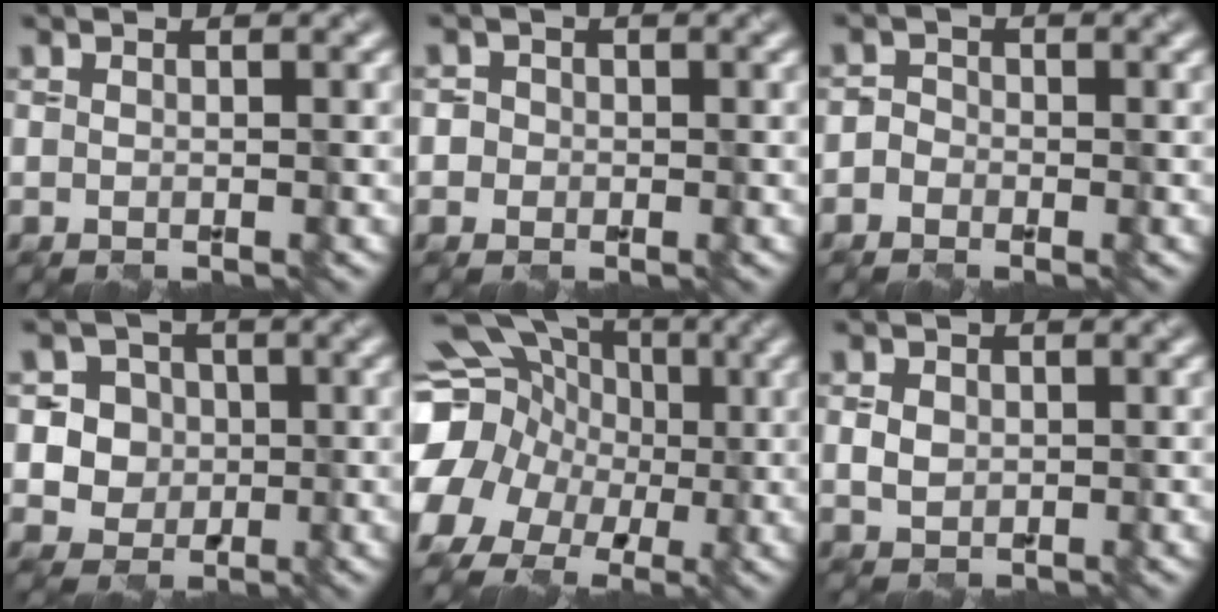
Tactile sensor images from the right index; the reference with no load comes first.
{"total": 2.0, "force": [0.3, 1.9, 0.5], "torque": [0.015, 0.011, -0.011]}
{"total": 1.4, "force": [-0.7, 1.3, 0.2], "torque": [0.015, 0.008, -0.017]}
{"total": 5.9, "force": [0.6, 5.6, 1.7], "torque": [-0.024, 0.021, 0.002]}
{"total": 16.3, "force": [-0.3, 14.6, 7.2], "torque": [-0.181, 0.015, -0.038]}
{"total": 1.8, "force": [0.2, 1.5, 0.9], "torque": [-0.019, -0.002, 0.003]}